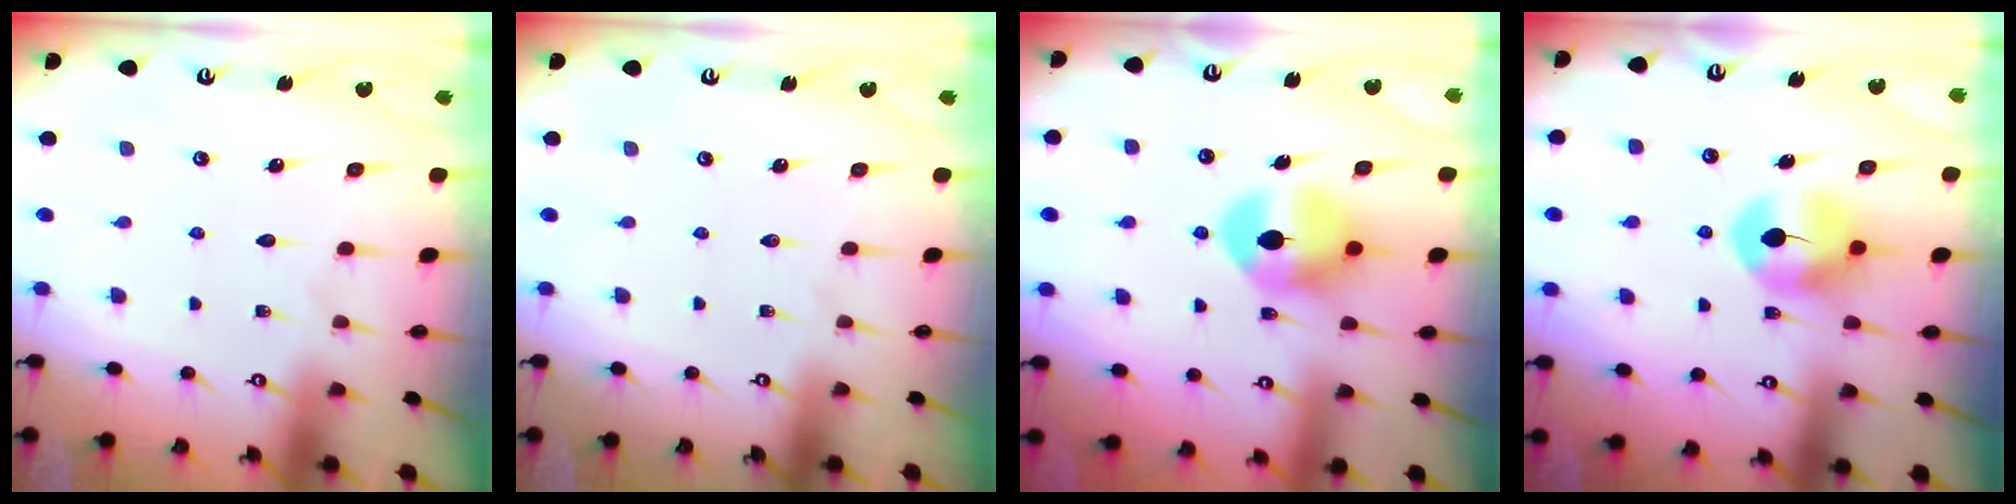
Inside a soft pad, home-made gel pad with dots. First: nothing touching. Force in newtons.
{"total": 0.0}
{"total": 10.6, "press": 10.6, "slide": 0.9}
{"total": 8.0, "press": 8.0, "slide": 0.4}